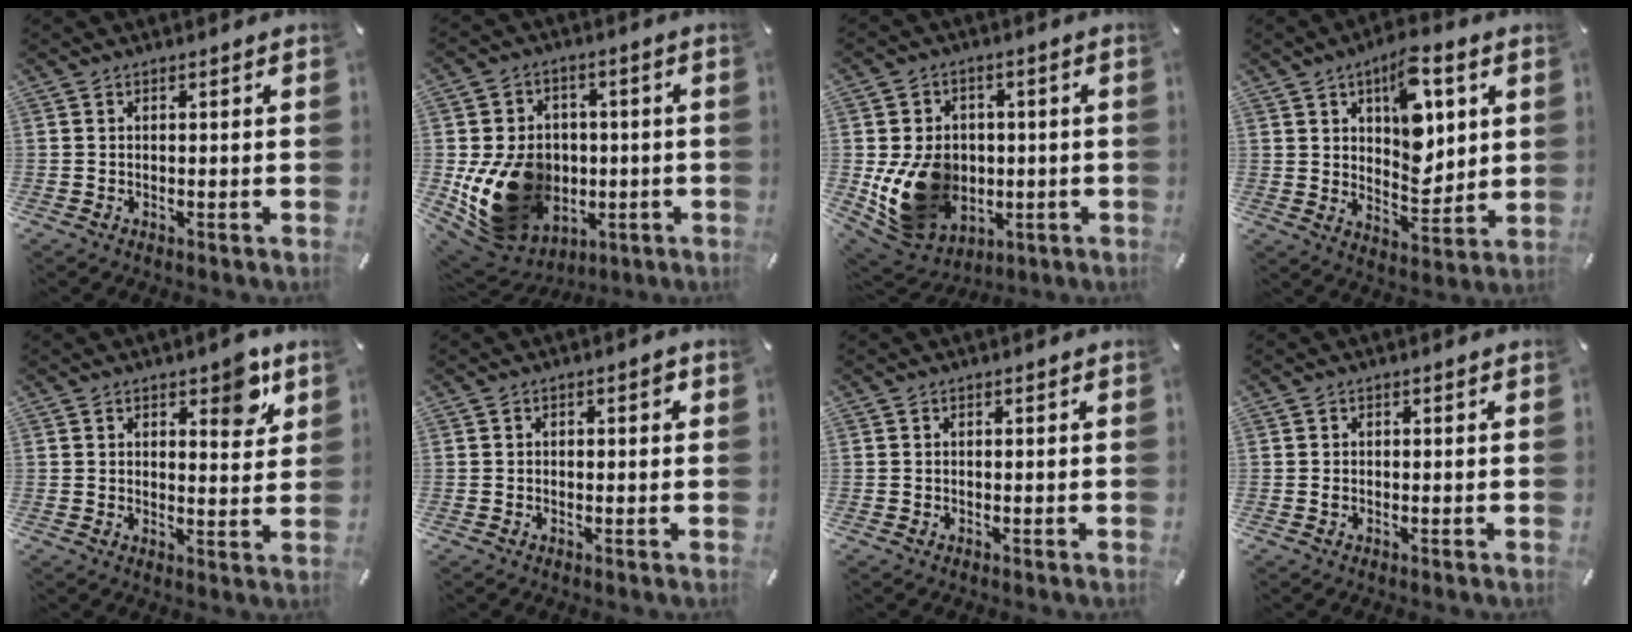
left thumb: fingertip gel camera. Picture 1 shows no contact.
{"total": 18.0, "force": [-2.7, 14.8, 9.9], "torque": [-0.194, 0.006, -0.032]}
{"total": 15.4, "force": [-1.9, 12.8, 8.3], "torque": [-0.168, 0.003, -0.025]}
{"total": 13.9, "force": [5.1, 8.2, 10.0], "torque": [-0.124, -0.022, 0.087]}
{"total": 7.2, "force": [4.2, 3.6, 4.6], "torque": [-0.037, -0.024, 0.064]}
{"total": 1.2, "force": [0.1, 0.6, 1.0], "torque": [-0.020, 0.004, 0.000]}
{"total": 0.0}
{"total": 0.7, "force": [-0.1, 0.5, 0.5], "torque": [-0.009, 0.001, -0.003]}